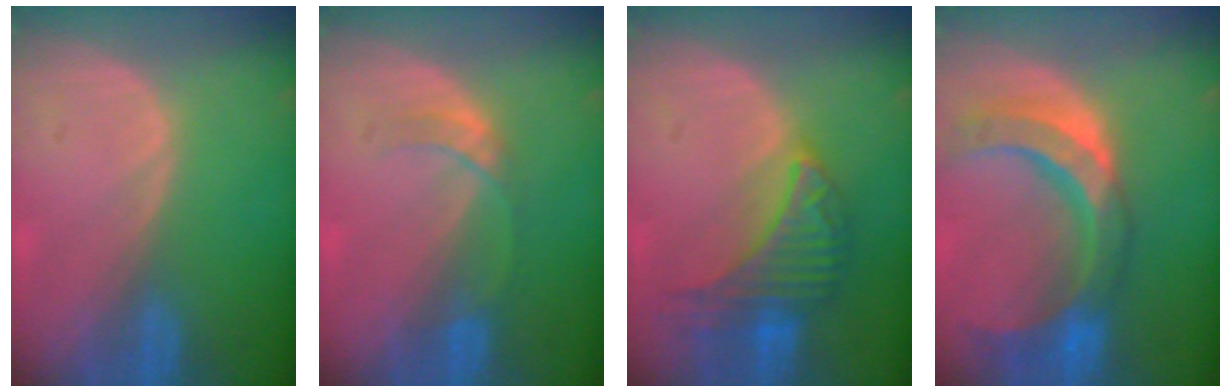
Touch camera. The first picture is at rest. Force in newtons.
{"total": 3.0, "press": 3.0, "slide": 0.3}
{"total": 7.7, "press": 7.7, "slide": 0.3}
{"total": 11.4, "press": 9.6, "slide": 6.1}